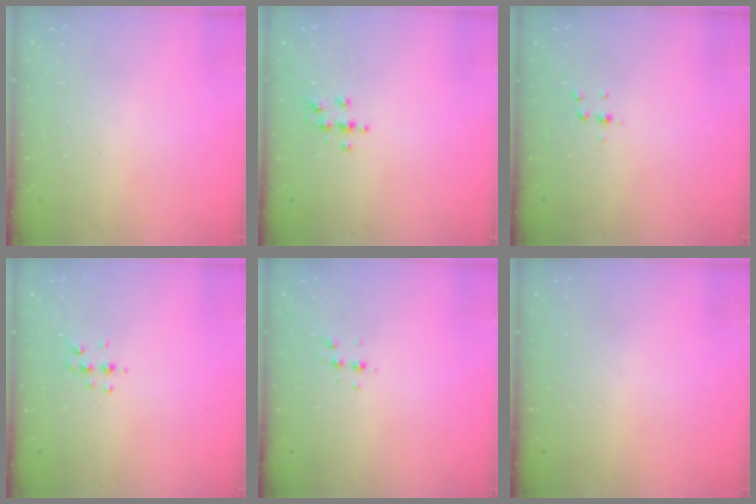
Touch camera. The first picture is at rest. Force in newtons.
{"total": 4.0, "press": 4.0, "slide": 0.4}
{"total": 3.8, "press": 3.8, "slide": 0.4}
{"total": 5.1, "press": 4.9, "slide": 1.4}
{"total": 3.9, "press": 3.8, "slide": 1.2}
{"total": 0.0}